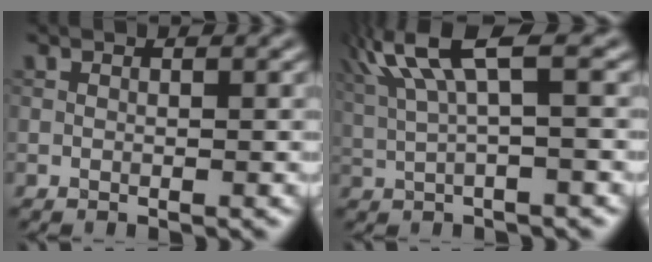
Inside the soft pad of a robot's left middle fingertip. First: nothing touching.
{"total": 6.7, "force": [2.7, 1.6, 5.9], "torque": [-0.128, 0.020, 0.056]}